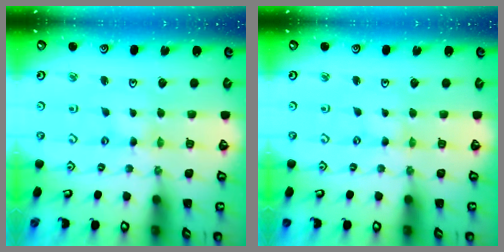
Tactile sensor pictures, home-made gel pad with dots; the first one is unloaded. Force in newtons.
{"total": 0.0}